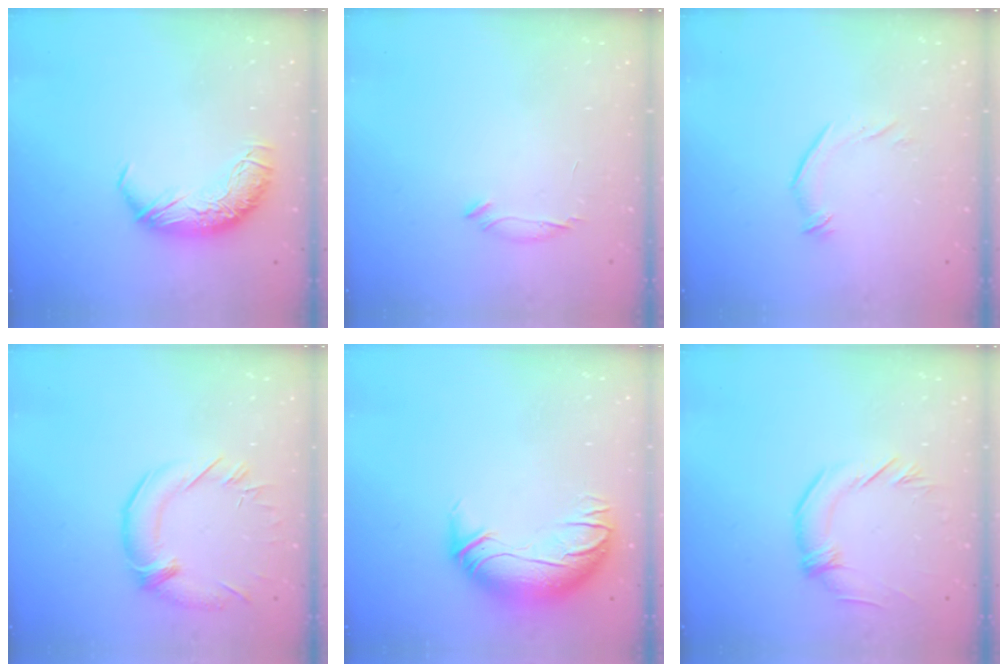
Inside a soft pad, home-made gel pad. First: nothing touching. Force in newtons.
{"total": 6.5, "press": 6.4, "slide": 1.1}
{"total": 4.7, "press": 4.5, "slide": 1.4}
{"total": 2.4, "press": 1.4, "slide": 1.9}
{"total": 3.0, "press": 0.4, "slide": 2.9}
{"total": 1.3, "press": 1.3, "slide": 0.4}